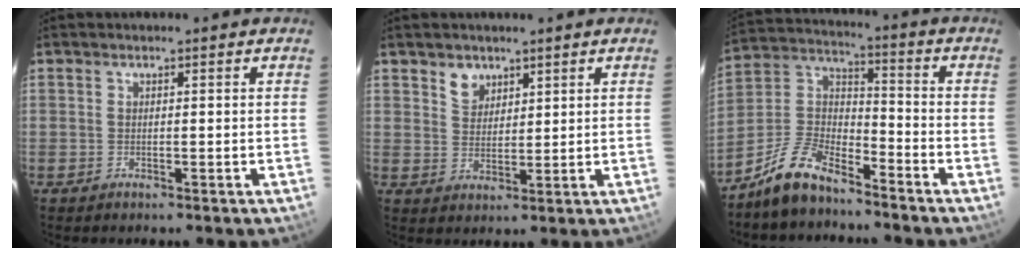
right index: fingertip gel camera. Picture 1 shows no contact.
{"total": 4.0, "force": [2.7, 2.7, 1.2], "torque": [-0.016, 0.007, 0.052]}
{"total": 10.9, "force": [-8.2, 4.1, 5.9], "torque": [-0.141, 0.027, -0.163]}